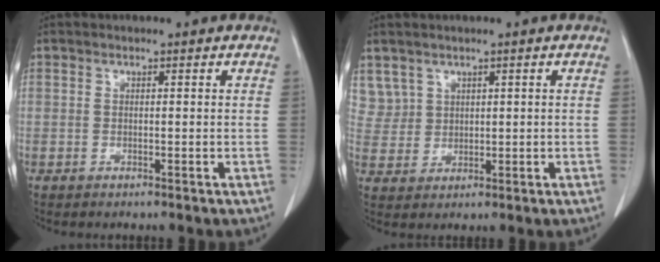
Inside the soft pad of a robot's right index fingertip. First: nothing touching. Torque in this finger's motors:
{"motor_torque": [-0.19, 0.25, -0.02, 0.00]}